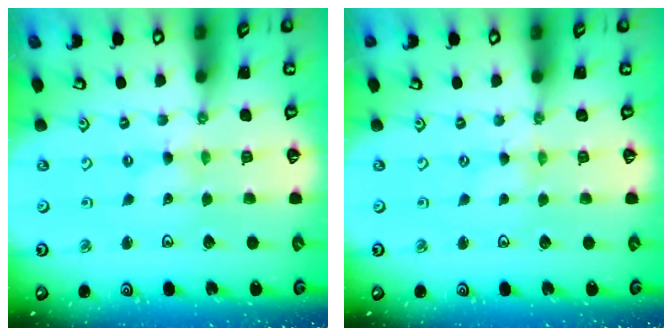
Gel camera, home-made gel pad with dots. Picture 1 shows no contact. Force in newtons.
{"total": 0.0}